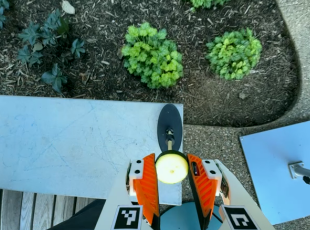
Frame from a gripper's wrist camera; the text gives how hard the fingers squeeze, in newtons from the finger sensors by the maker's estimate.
{"total": 10.1, "left": 11.0, "right": 9.2}